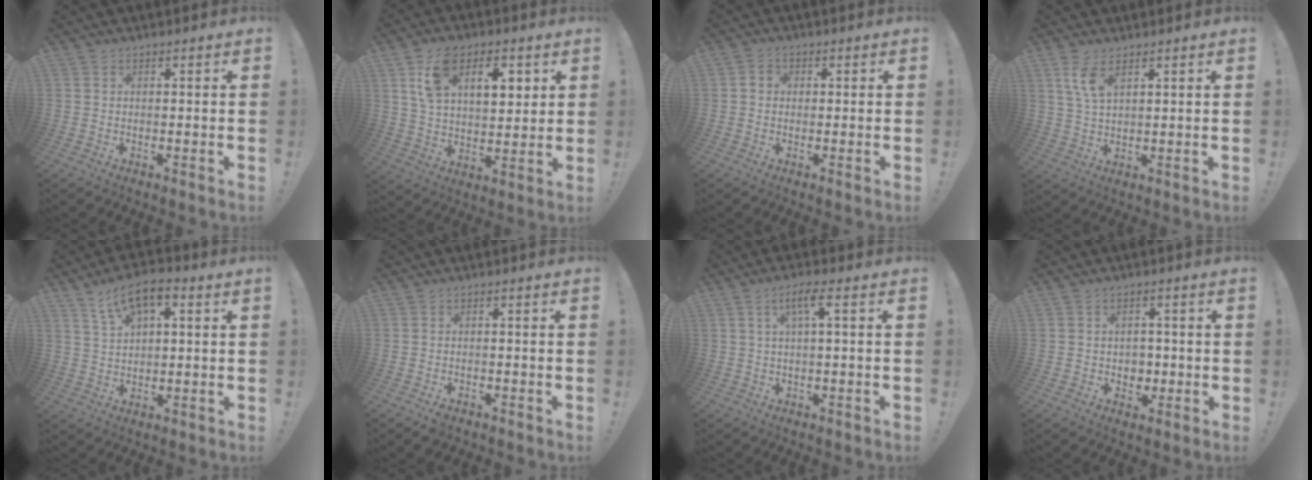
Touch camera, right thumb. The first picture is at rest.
{"total": 13.8, "force": [6.2, 8.4, 9.0], "torque": [-0.138, -0.008, 0.114]}
{"total": 2.5, "force": [-0.2, 2.1, 1.2], "torque": [-0.022, 0.010, -0.002]}
{"total": 6.2, "force": [3.3, 2.3, 4.7], "torque": [-0.090, -0.016, 0.056]}
{"total": 8.2, "force": [4.2, 3.7, 6.0], "torque": [-0.098, -0.013, 0.077]}
{"total": 1.9, "force": [-1.4, 0.9, 0.8], "torque": [-0.009, 0.005, -0.025]}
{"total": 5.2, "force": [1.2, 0.6, 5.1], "torque": [-0.094, 0.002, 0.017]}
{"total": 4.4, "force": [0.2, 4.2, 1.1], "torque": [-0.006, -0.006, 0.005]}